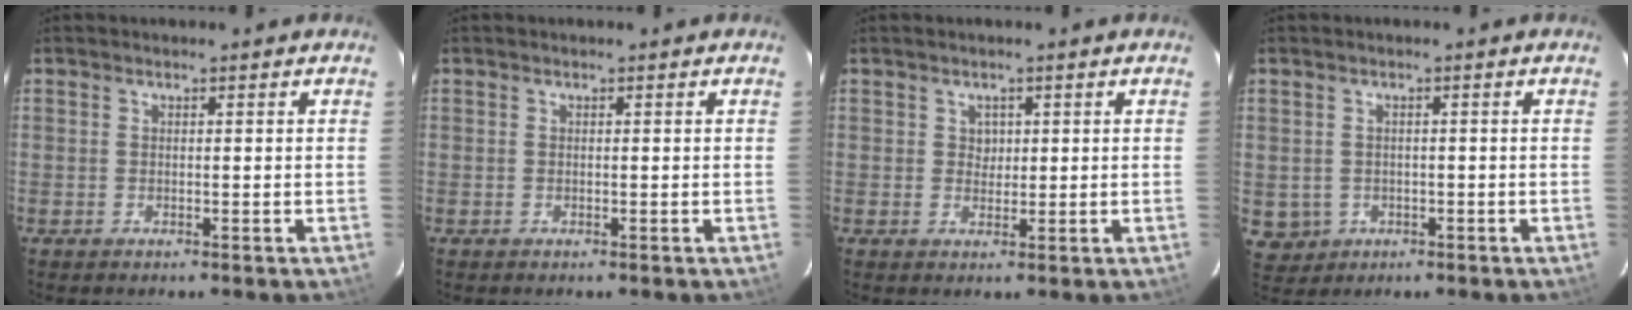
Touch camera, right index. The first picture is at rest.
{"total": 0.0}
{"total": 1.7, "force": [0.6, 1.5, 0.3], "torque": [-0.001, 0.005, 0.010]}
{"total": 4.5, "force": [-0.8, 4.3, 0.8], "torque": [-0.025, 0.002, 0.003]}